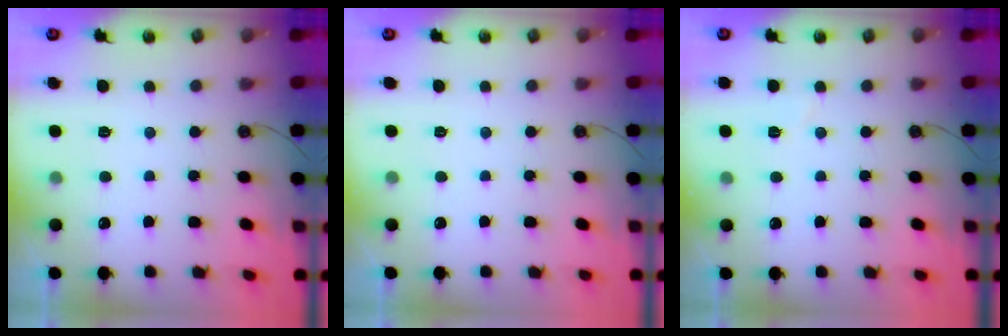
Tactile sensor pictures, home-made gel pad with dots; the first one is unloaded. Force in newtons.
{"total": 0.0}
{"total": 2.9, "press": 2.7, "slide": 1.2}